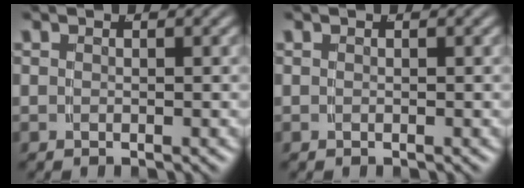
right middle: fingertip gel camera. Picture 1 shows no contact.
{"total": 0.0}